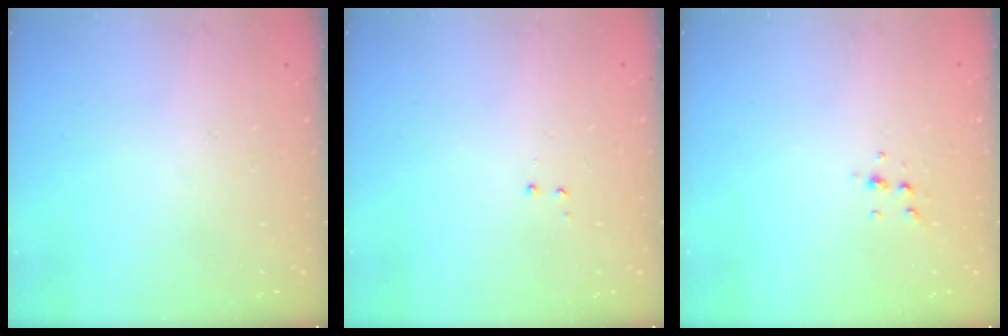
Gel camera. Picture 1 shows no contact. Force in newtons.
{"total": 2.9, "press": 2.8, "slide": 0.6}
{"total": 4.5, "press": 4.3, "slide": 1.3}